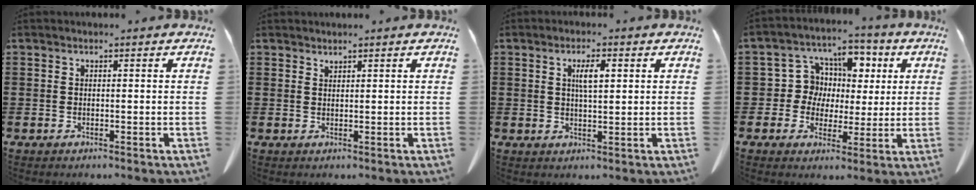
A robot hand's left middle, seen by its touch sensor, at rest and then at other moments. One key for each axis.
{"total": 0.9, "fx": 0.9, "fy": 0.0, "fz": 0.1, "tx": -0.004, "ty": -0.002, "tz": 0.017}
{"total": 3.4, "fx": 1.1, "fy": 0.9, "fz": 3.1, "tx": -0.055, "ty": 0.003, "tz": 0.014}
{"total": 7.6, "fx": 1.7, "fy": 7.1, "fz": 2.2, "tx": -0.074, "ty": 0.000, "tz": 0.030}